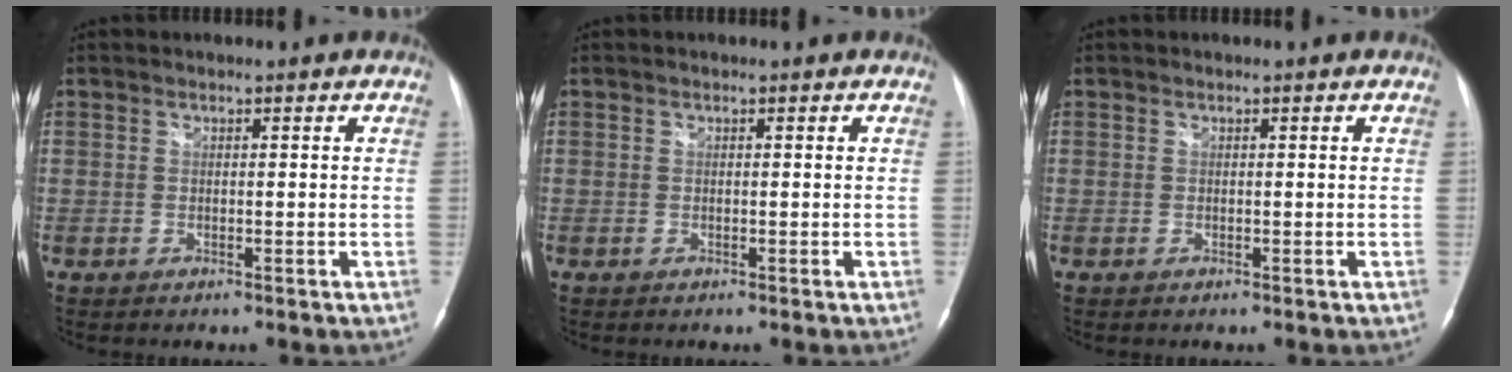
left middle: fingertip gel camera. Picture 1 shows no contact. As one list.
[{"total": 0.0}, {"total": 0.0}]